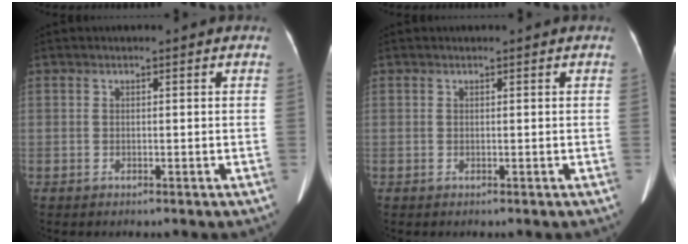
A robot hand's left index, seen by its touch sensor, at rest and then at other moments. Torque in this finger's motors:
{"motor_torque": [-0.09, -0.03, 0.01, 0.01]}